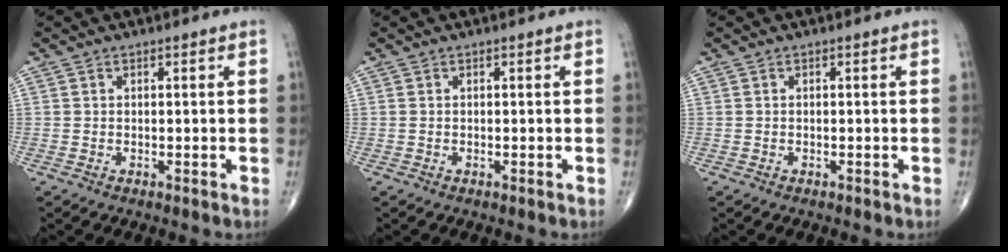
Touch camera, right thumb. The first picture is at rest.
{"total": 0.0}
{"total": 0.0}